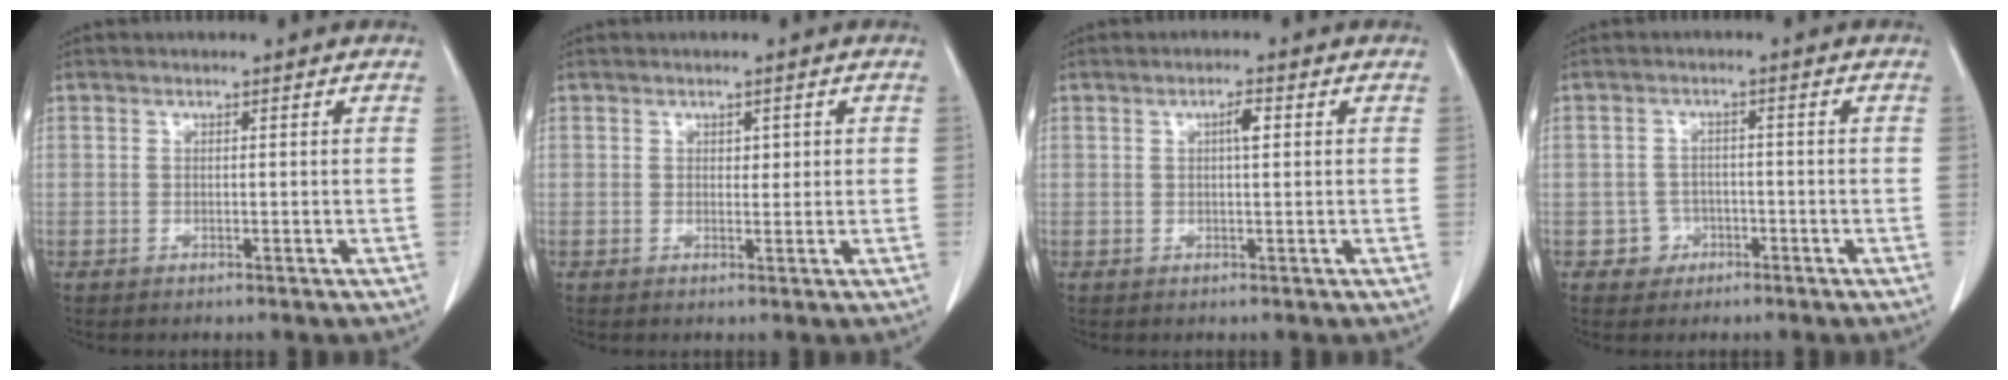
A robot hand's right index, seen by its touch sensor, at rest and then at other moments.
{"total": 1.4, "force": [0.4, 0.9, 1.0], "torque": [-0.010, -0.001, 0.007]}
{"total": 2.0, "force": [0.5, 0.3, 1.9], "torque": [-0.034, 0.003, 0.009]}
{"total": 3.0, "force": [-1.3, 2.6, -0.1], "torque": [0.012, 0.015, -0.020]}